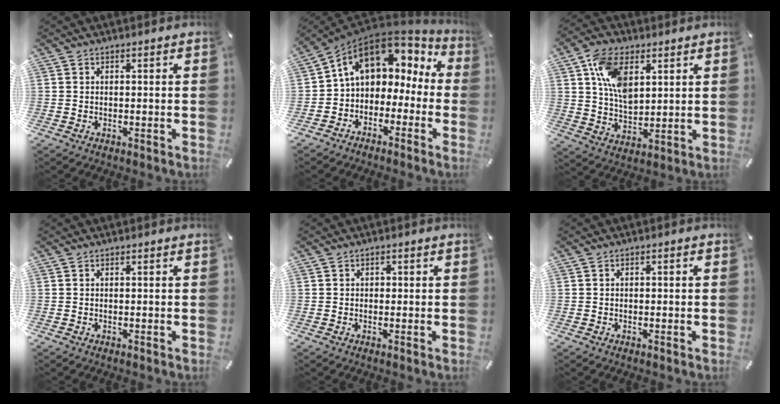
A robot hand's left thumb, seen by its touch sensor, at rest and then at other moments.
{"total": 10.1, "force": [3.7, 7.4, 5.7], "torque": [-0.110, -0.008, 0.070]}
{"total": 11.4, "force": [4.5, 7.1, 7.7], "torque": [-0.158, -0.004, 0.085]}
{"total": 0.0}
{"total": 0.9, "force": [-0.1, 0.8, 0.3], "torque": [-0.005, 0.006, -0.004]}
{"total": 0.7, "force": [-0.2, 0.4, 0.5], "torque": [-0.009, 0.001, -0.005]}